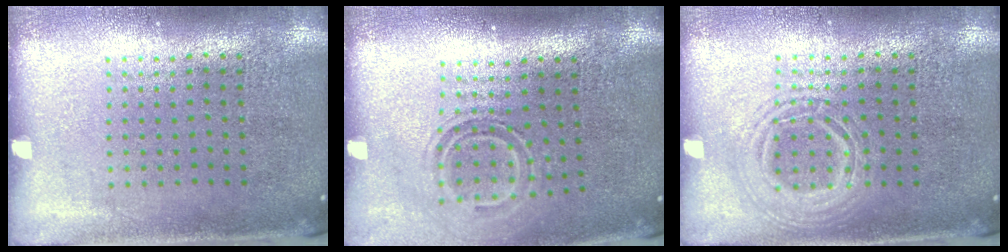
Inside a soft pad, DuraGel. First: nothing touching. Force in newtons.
{"total": 1.6, "press": 1.1, "slide": 1.2}
{"total": 2.3, "press": 2.3, "slide": 0.2}